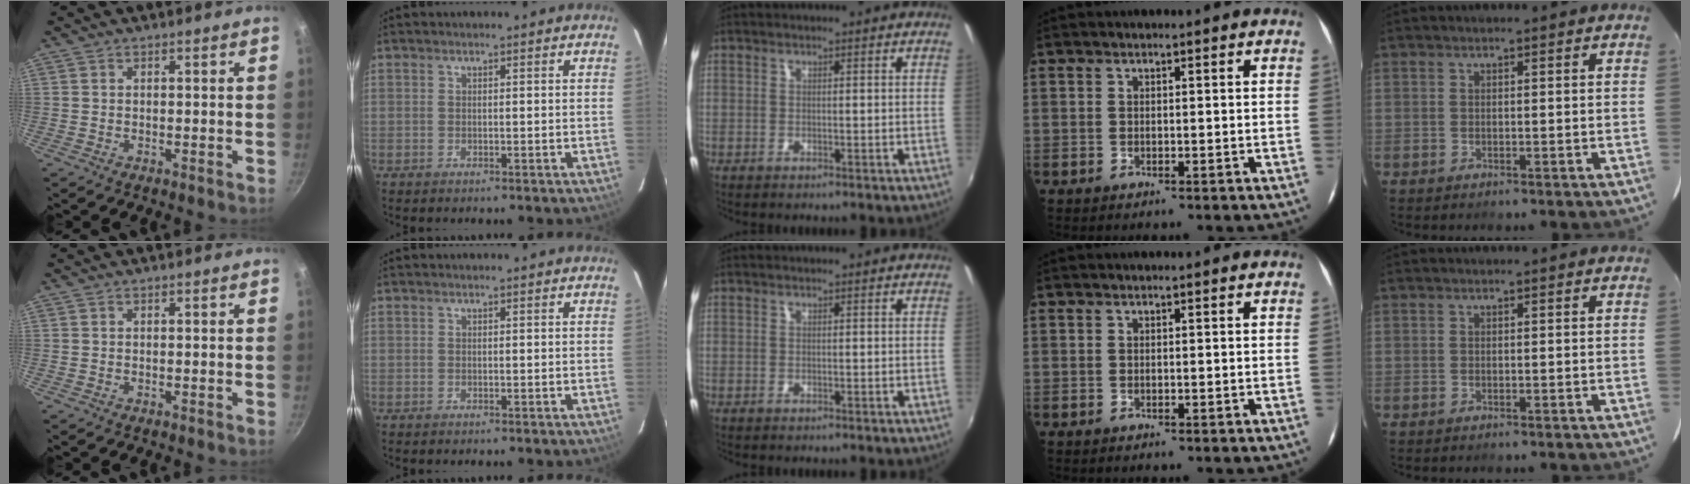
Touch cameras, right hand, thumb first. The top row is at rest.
{}